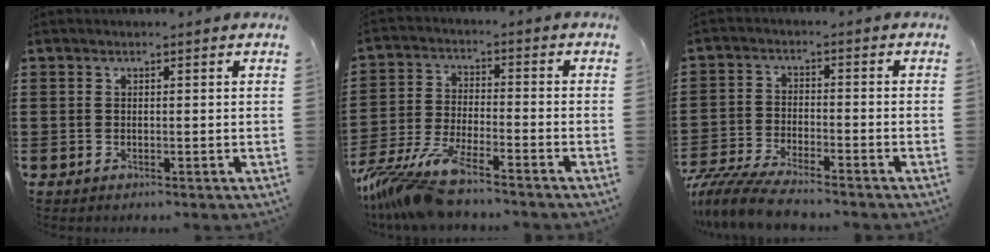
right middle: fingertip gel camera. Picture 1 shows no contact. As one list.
[{"total": 9.5, "force": [-8.1, 1.0, 4.8], "torque": [-0.120, -0.007, -0.163]}, {"total": 6.3, "force": [-5.9, 0.5, 2.2], "torque": [-0.057, -0.007, -0.117]}]